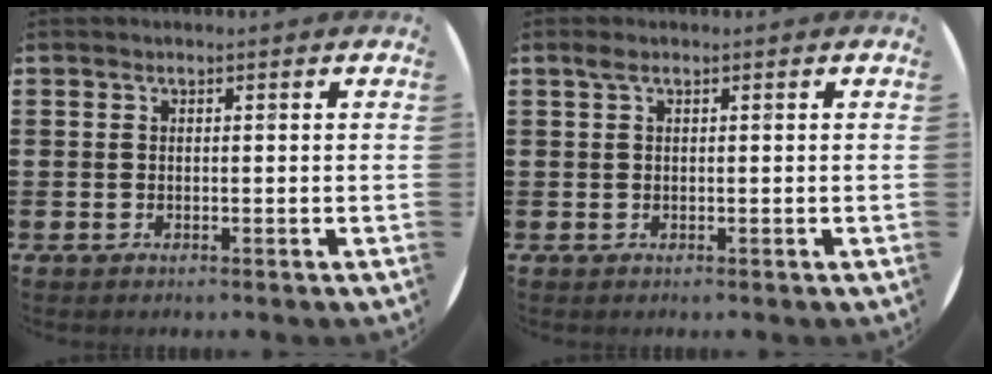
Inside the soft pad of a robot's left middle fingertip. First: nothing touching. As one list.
[{"total": 0.7, "force": [0.3, 0.1, 0.6], "torque": [-0.011, 0.004, 0.005]}]